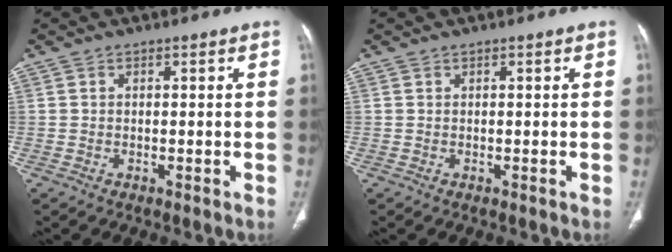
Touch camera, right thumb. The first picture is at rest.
{"total": 0.0}